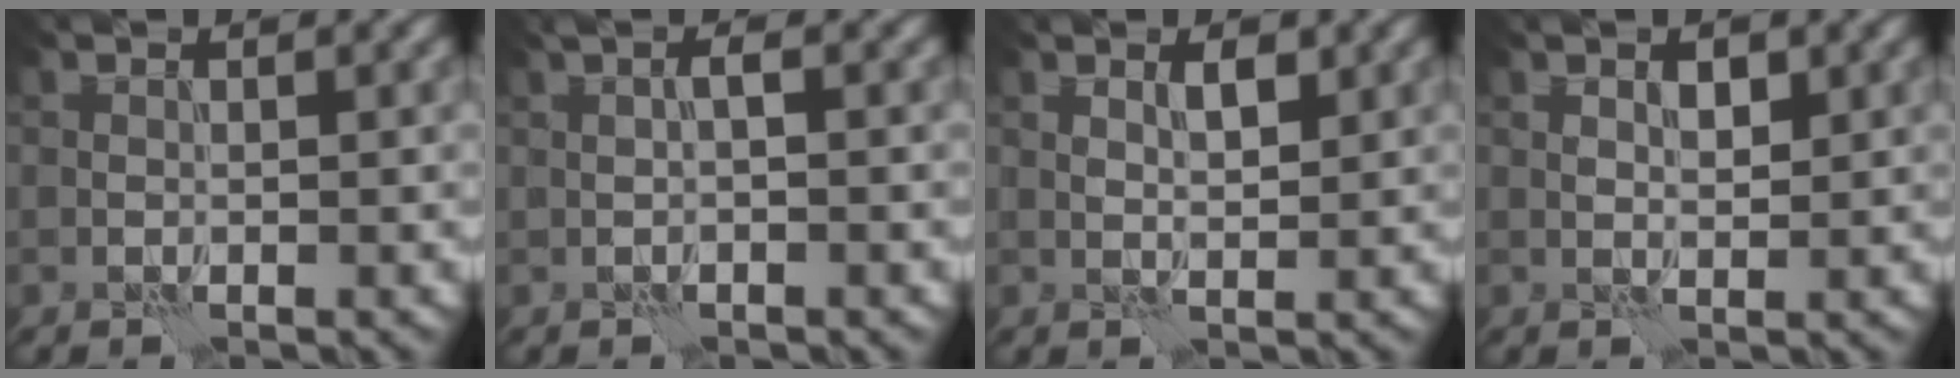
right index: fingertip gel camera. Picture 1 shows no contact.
{"total": 2.0, "force": [0.6, 0.8, 1.8], "torque": [-0.016, 0.010, -0.004]}
{"total": 1.6, "force": [0.9, 0.6, 1.2], "torque": [-0.022, -0.003, 0.016]}
{"total": 1.6, "force": [0.7, 0.8, 1.2], "torque": [-0.018, -0.001, 0.012]}